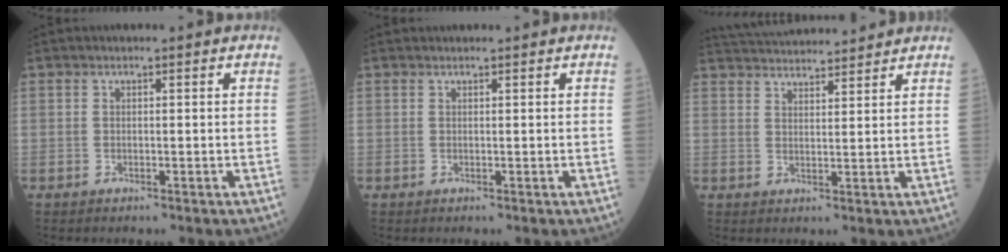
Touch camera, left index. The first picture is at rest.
{"total": 1.0, "force": [1.0, 0.0, 0.1], "torque": [-0.003, 0.017, 0.018]}
{"total": 12.1, "force": [11.6, 1.3, 3.2], "torque": [-0.060, 0.032, 0.176]}